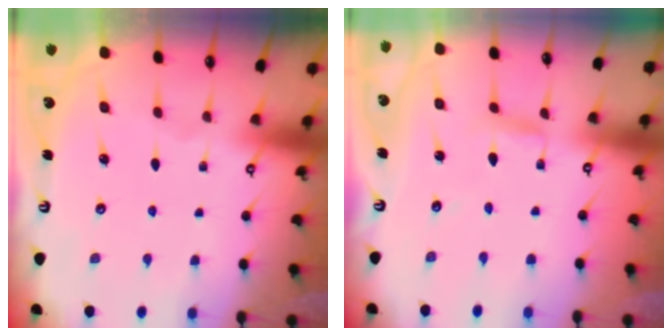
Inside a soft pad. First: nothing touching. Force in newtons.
{"total": 2.1, "press": 2.1, "slide": 0.1}